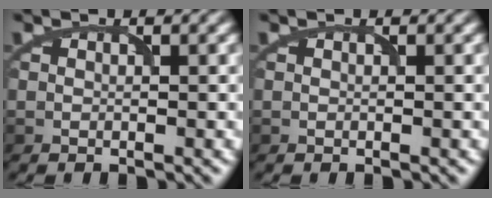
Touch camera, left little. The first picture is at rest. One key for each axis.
{"total": 0.0}